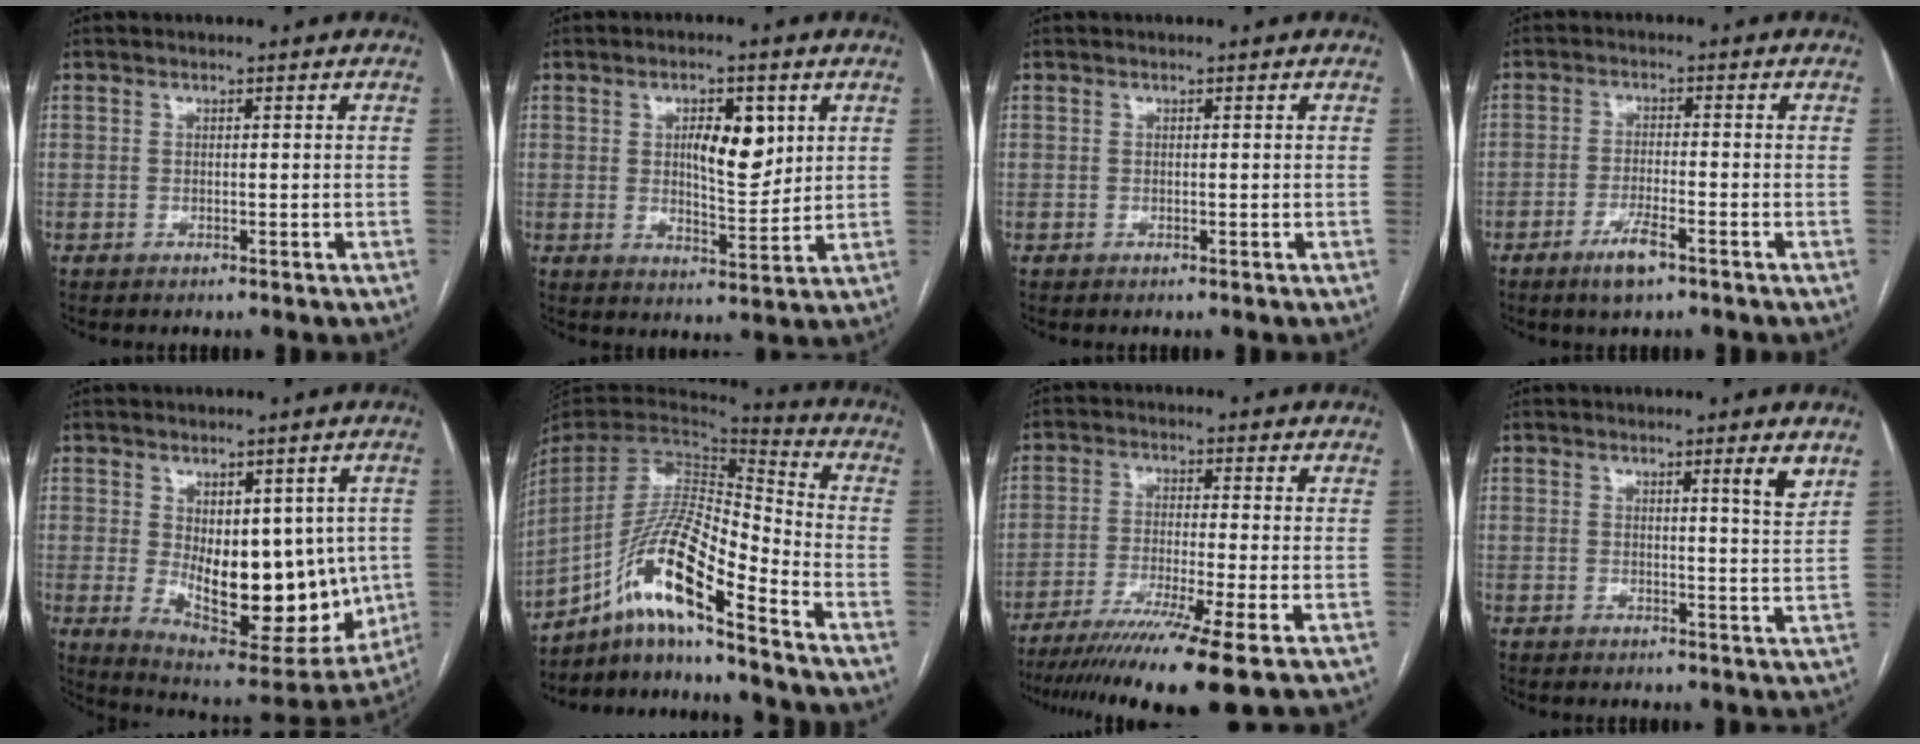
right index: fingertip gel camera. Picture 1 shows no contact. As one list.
[{"total": 7.5, "force": [2.4, 2.8, 6.6], "torque": [-0.104, 0.000, 0.042]}, {"total": 0.0}, {"total": 4.7, "force": [-3.0, 0.7, 3.5], "torque": [-0.070, -0.005, -0.053]}, {"total": 18.7, "force": [-1.5, 9.0, 16.2], "torque": [-0.228, -0.015, 0.005]}, {"total": 15.8, "force": [-10.5, 1.3, 11.7], "torque": [-0.232, 0.008, -0.189]}, {"total": 13.5, "force": [-9.5, -1.6, 9.5], "torque": [-0.154, -0.041, -0.152]}, {"total": 3.7, "force": [2.3, -0.2, 2.9], "torque": [-0.038, -0.016, 0.030]}]